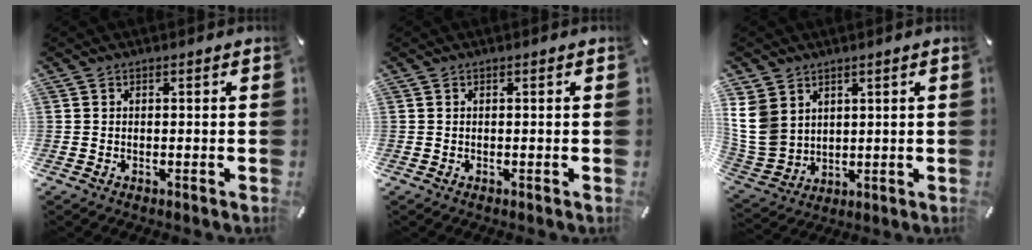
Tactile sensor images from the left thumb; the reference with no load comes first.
{"total": 0.0}
{"total": 10.7, "force": [3.5, 8.9, 4.6], "torque": [-0.140, -0.018, 0.065]}